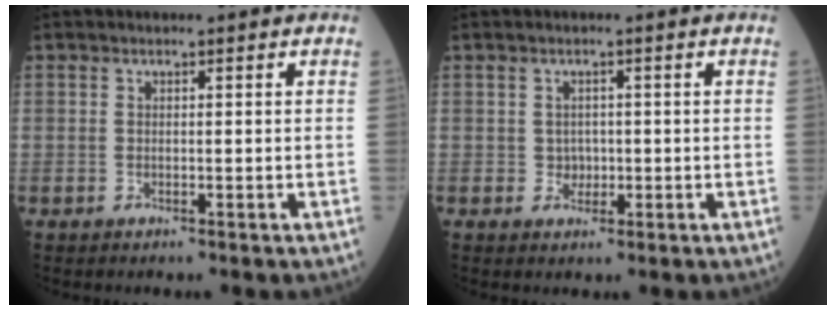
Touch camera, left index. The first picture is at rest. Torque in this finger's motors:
{"motor_torque": [0.14, -0.07, 0.02, 0.00]}